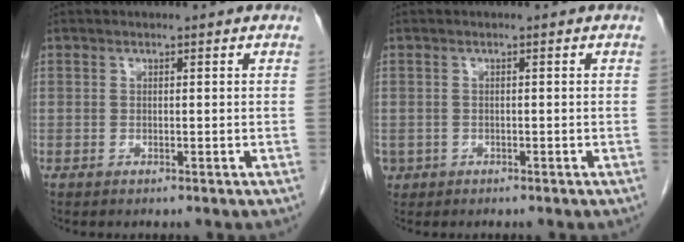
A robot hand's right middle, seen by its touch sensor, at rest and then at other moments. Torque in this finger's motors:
{"motor_torque": [1.07, -1.07, 0.43, 0.06]}